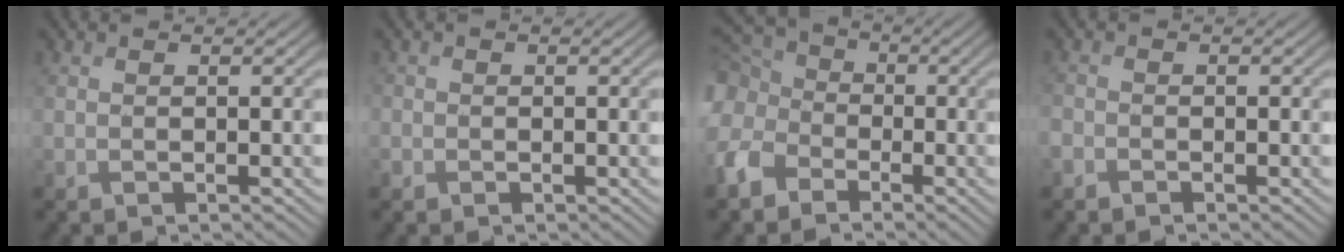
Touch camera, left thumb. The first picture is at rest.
{"total": 1.3, "force": [-0.3, 1.2, 0.0], "torque": [0.004, -0.004, -0.013]}
{"total": 10.7, "force": [-3.4, 8.6, 5.3], "torque": [-0.173, -0.033, -0.078]}
{"total": 1.4, "force": [-1.1, 0.8, 0.3], "torque": [-0.010, -0.002, -0.029]}